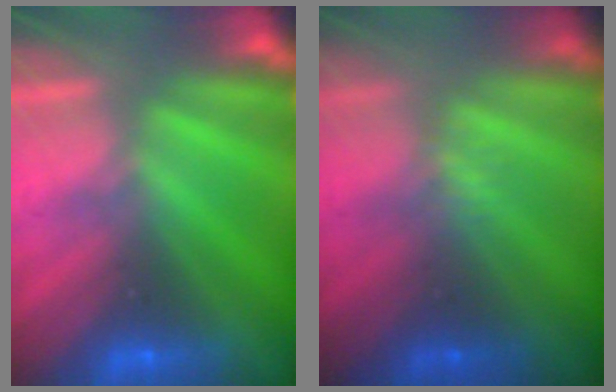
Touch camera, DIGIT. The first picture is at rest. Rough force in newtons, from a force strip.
{"total": 2.3}